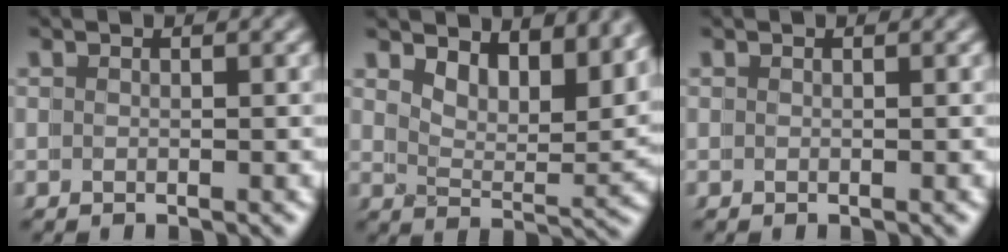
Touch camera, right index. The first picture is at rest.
{"total": 4.6, "force": [4.4, 0.2, 1.5], "torque": [-0.011, -0.004, 0.065]}
{"total": 0.0}